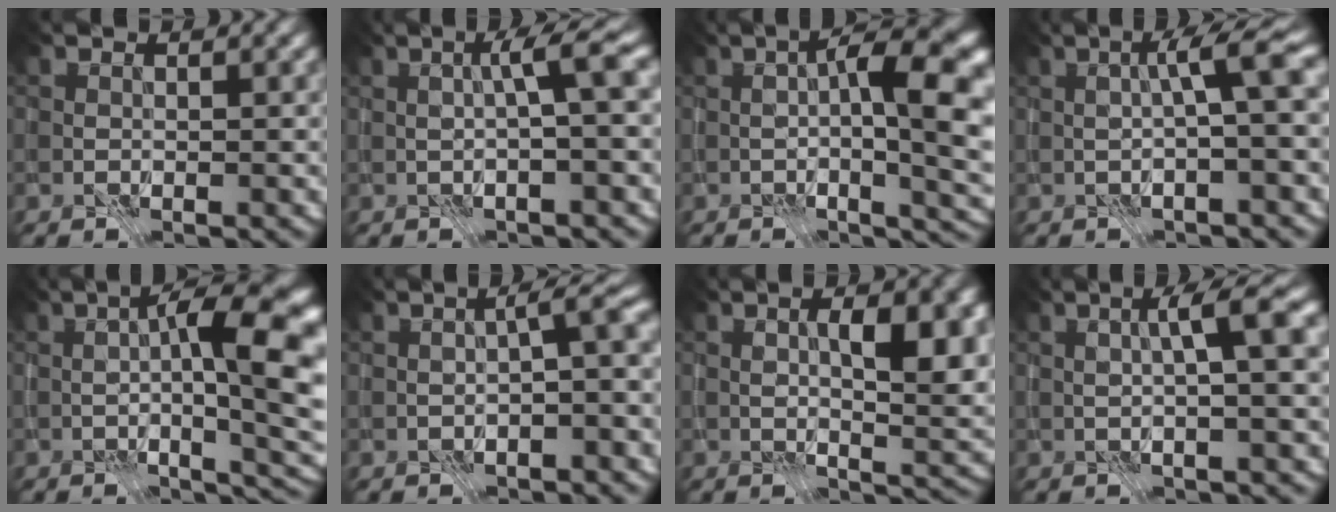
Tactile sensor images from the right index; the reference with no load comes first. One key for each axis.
{"total": 3.0, "fx": 0.2, "fy": -0.2, "fz": 2.9, "tx": -0.048, "ty": 0.017, "tz": -0.002}
{"total": 7.4, "fx": -0.4, "fy": 1.7, "fz": 7.2, "tx": -0.108, "ty": 0.010, "tz": -0.011}
{"total": 3.7, "fx": 0.1, "fy": 0.0, "fz": 3.7, "tx": -0.059, "ty": 0.021, "tz": -0.004}
{"total": 9.3, "fx": -0.7, "fy": 2.2, "fz": 9.0, "tx": -0.133, "ty": 0.012, "tz": -0.010}
{"total": 3.2, "fx": -1.0, "fy": 0.5, "fz": 3.0, "tx": -0.047, "ty": 0.012, "tz": -0.021}
{"total": 6.3, "fx": 1.3, "fy": 2.1, "fz": 5.8, "tx": -0.084, "ty": -0.001, "tz": 0.023}
{"total": 3.3, "fx": 0.7, "fy": -0.1, "fz": 3.2, "tx": -0.049, "ty": 0.014, "tz": 0.009}